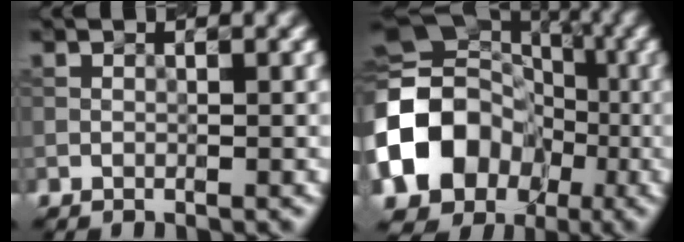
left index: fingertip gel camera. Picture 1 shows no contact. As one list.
[{"total": 16.0, "force": [-3.9, 13.4, 7.8], "torque": [-0.172, 0.007, -0.093]}]